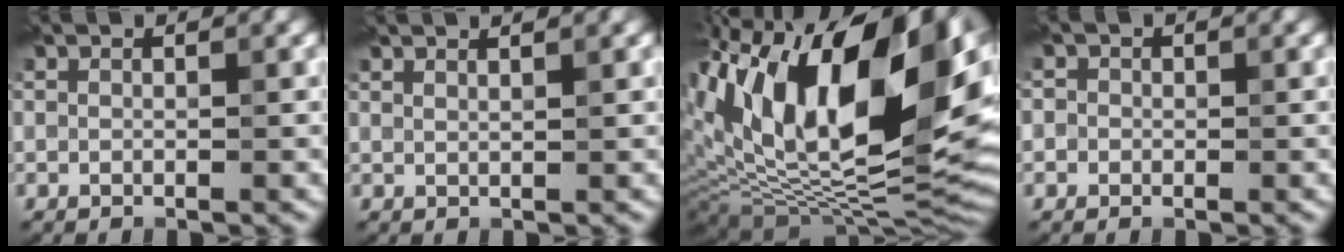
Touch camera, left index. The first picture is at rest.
{"total": 2.0, "force": [1.5, 0.7, 1.1], "torque": [0.003, 0.003, 0.001]}
{"total": 19.7, "force": [5.4, 9.6, 16.4], "torque": [-0.277, 0.028, 0.093]}
{"total": 1.3, "force": [0.3, 1.2, 0.4], "torque": [0.005, 0.000, -0.011]}